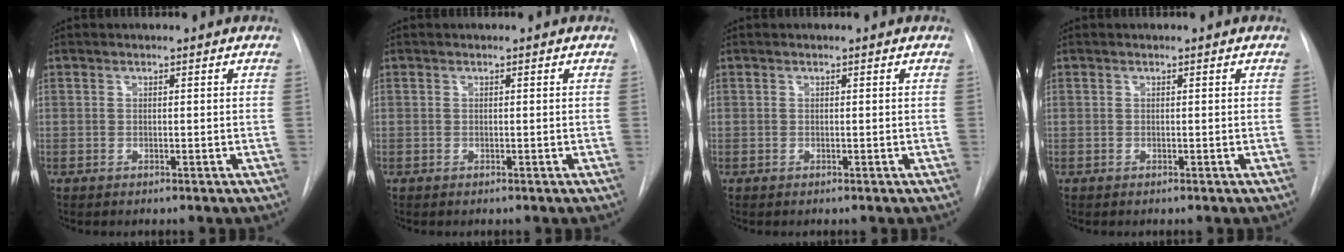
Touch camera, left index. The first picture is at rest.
{"total": 0.0}
{"total": 0.0}
{"total": 0.0}